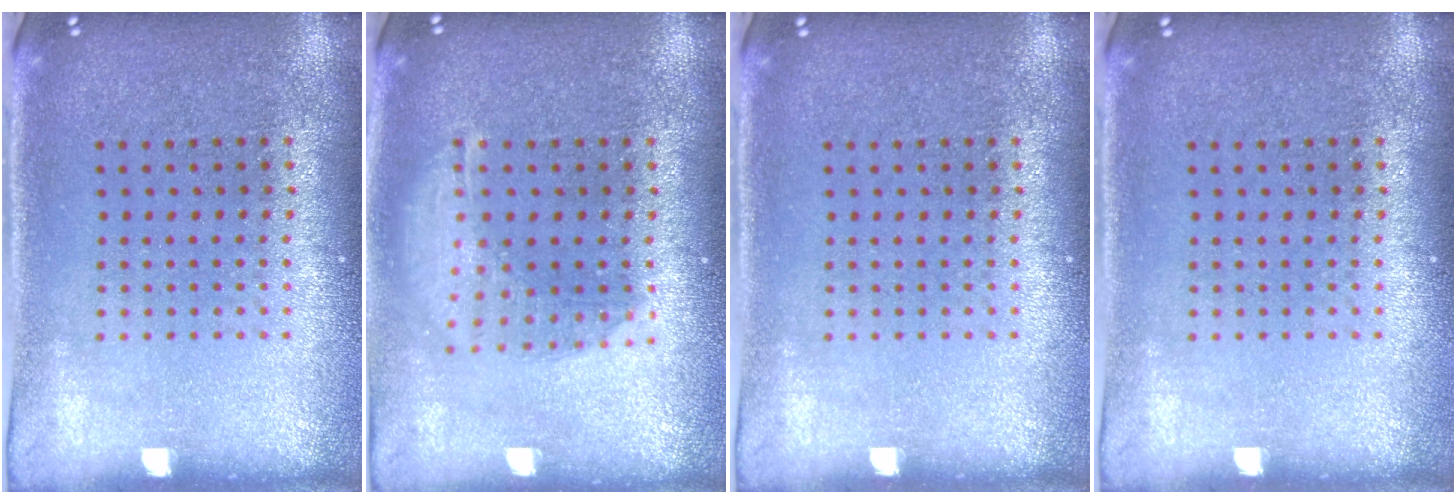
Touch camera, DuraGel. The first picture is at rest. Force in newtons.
{"total": 1.5, "press": 1.3, "slide": 0.7}
{"total": 0.0}
{"total": 0.0}